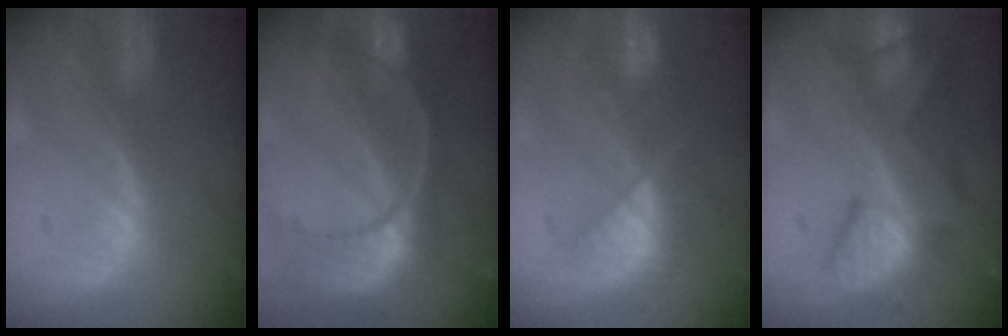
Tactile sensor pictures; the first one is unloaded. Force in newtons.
{"total": 11.2, "press": 9.3, "slide": 6.1}
{"total": 8.1, "press": 7.3, "slide": 3.3}
{"total": 10.1, "press": 8.7, "slide": 5.0}